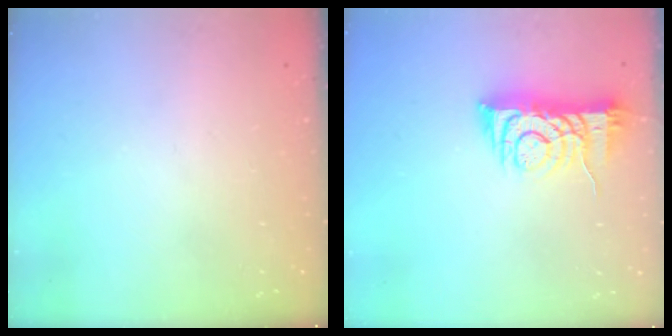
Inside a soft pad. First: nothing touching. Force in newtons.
{"total": 8.0, "press": 7.9, "slide": 1.3}